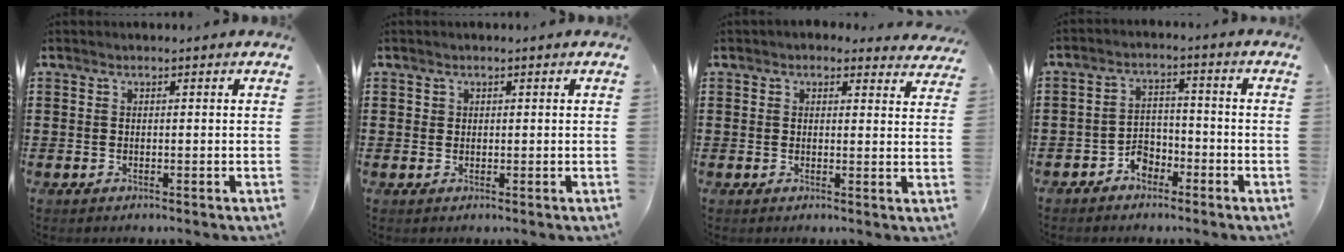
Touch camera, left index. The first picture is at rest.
{"total": 0.8, "force": [0.4, 0.7, 0.1], "torque": [-0.003, 0.004, 0.009]}
{"total": 2.2, "force": [2.0, 0.7, 0.4], "torque": [-0.008, -0.004, 0.035]}
{"total": 3.7, "force": [-3.0, 2.0, 1.0], "torque": [-0.023, 0.011, -0.061]}